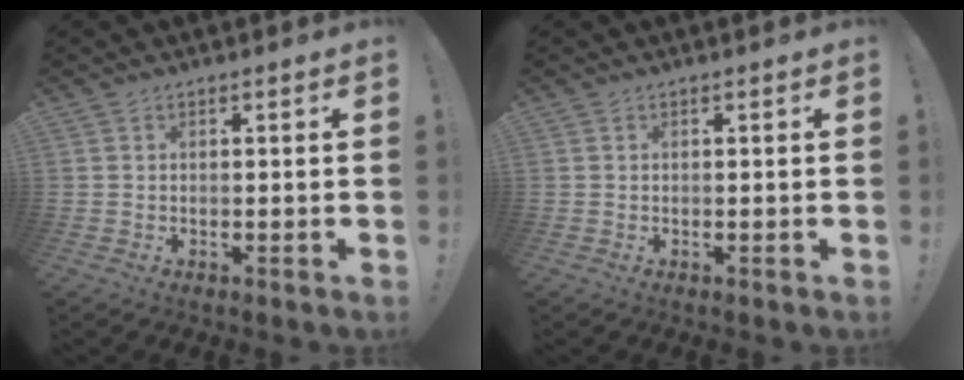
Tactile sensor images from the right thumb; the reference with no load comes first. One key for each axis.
{"total": 0.0}